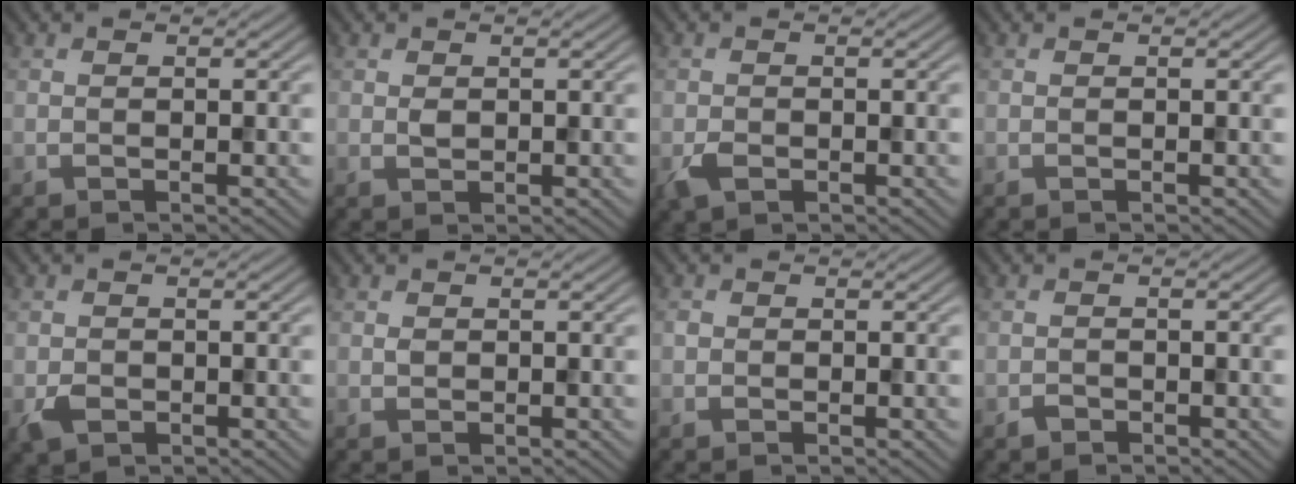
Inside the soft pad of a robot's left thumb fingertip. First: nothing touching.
{"total": 0.9, "force": [0.3, 0.7, 0.5], "torque": [-0.013, -0.002, 0.007]}
{"total": 2.0, "force": [-0.8, 1.4, 1.2], "torque": [-0.029, -0.008, -0.017]}
{"total": 0.0}
{"total": 2.1, "force": [-0.8, 1.6, 1.1], "torque": [-0.025, -0.010, -0.016]}
{"total": 0.7, "force": [0.1, 0.7, 0.3], "torque": [-0.007, -0.002, 0.001]}
{"total": 0.6, "force": [0.0, 0.6, 0.1], "torque": [0.001, -0.003, -0.003]}
{"total": 1.0, "force": [-0.8, 0.6, 0.2], "torque": [-0.002, -0.001, -0.016]}